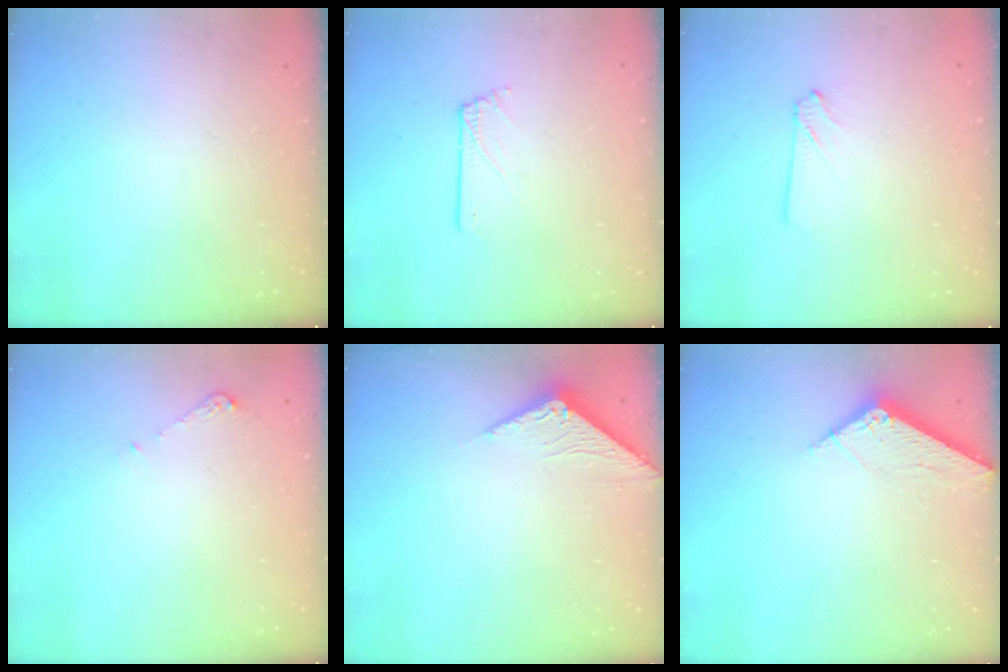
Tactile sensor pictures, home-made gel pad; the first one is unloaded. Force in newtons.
{"total": 0.9, "press": 0.9, "slide": 0.0}
{"total": 2.9, "press": 2.9, "slide": 0.4}
{"total": 4.6, "press": 4.6, "slide": 0.6}
{"total": 3.0, "press": 3.0, "slide": 0.1}
{"total": 6.3, "press": 6.3, "slide": 0.3}